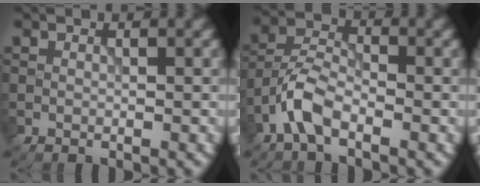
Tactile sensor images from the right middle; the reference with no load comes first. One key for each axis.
{"total": 3.9, "fx": -2.4, "fy": 1.6, "fz": 2.6, "tx": -0.048, "ty": 0.012, "tz": -0.059}